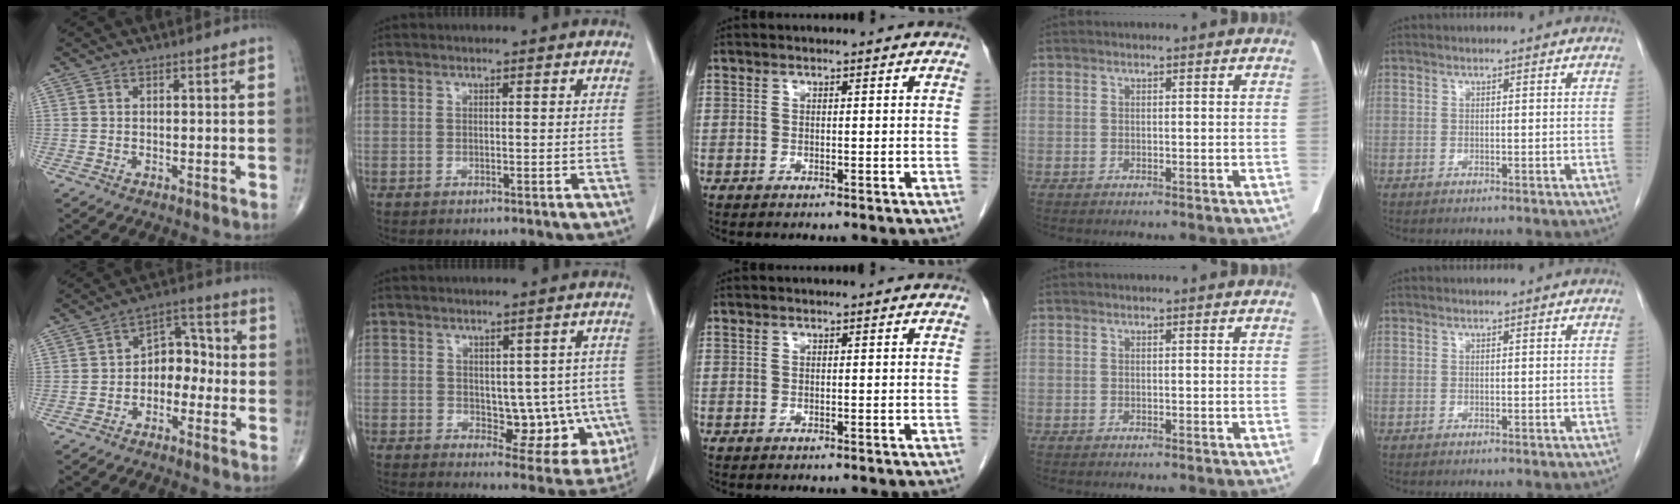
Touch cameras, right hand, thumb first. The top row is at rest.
{"thumb": {"total": 7.8, "force": [-1.7, 5.5, 5.2], "torque": [-0.045, 0.043, -0.042]}, "index": {"total": 8.9, "force": [-0.7, 5.2, 7.2], "torque": [-0.064, 0.010, 0.011]}}